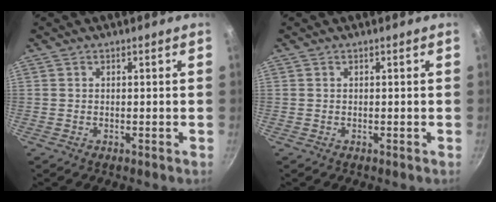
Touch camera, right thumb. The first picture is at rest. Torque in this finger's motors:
{"motor_torque": [-0.01, -0.01, 0.00, 0.00, 0.00]}